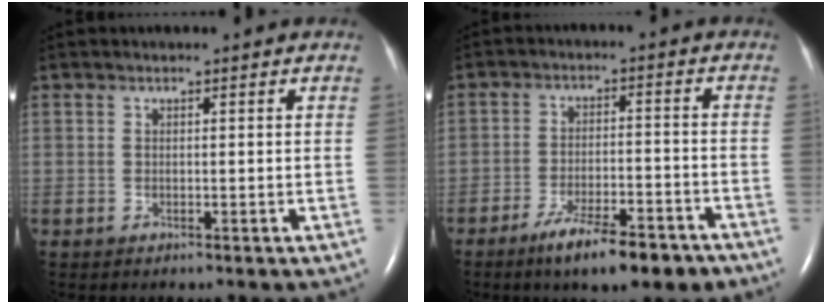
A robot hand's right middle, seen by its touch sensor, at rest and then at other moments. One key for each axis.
{"total": 10.1, "fx": -7.3, "fy": 2.2, "fz": 6.7, "tx": -0.109, "ty": -0.010, "tz": -0.113}